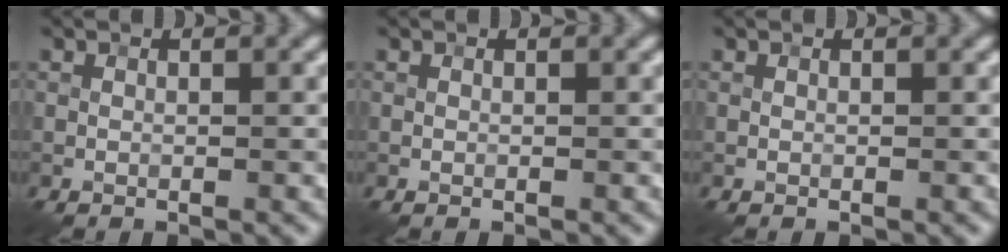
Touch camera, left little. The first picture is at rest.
{"total": 0.0}
{"total": 0.0}